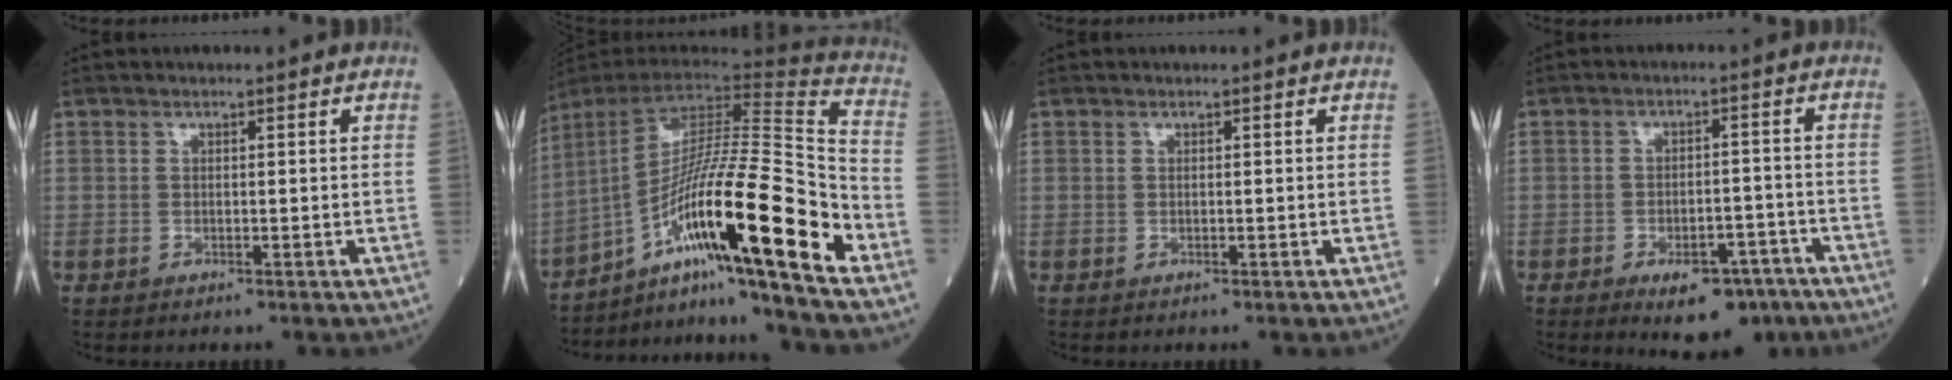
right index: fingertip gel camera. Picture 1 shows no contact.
{"total": 22.6, "force": [-10.5, -0.4, 20.0], "torque": [-0.337, -0.002, -0.182]}
{"total": 0.0}
{"total": 8.2, "force": [-5.3, 3.7, 5.0], "torque": [-0.064, 0.004, -0.071]}